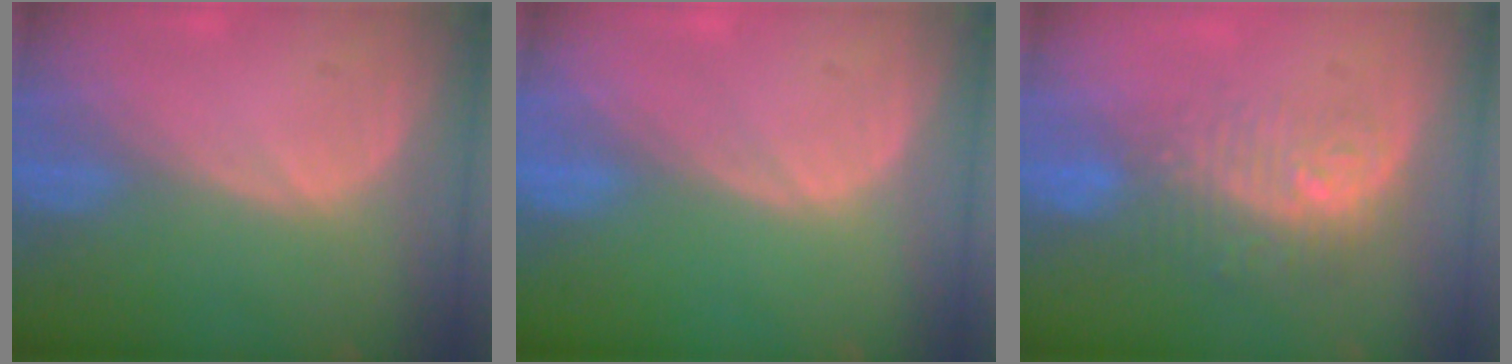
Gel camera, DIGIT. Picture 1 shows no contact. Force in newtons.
{"total": 0.0}
{"total": 9.7, "press": 8.0, "slide": 5.5}